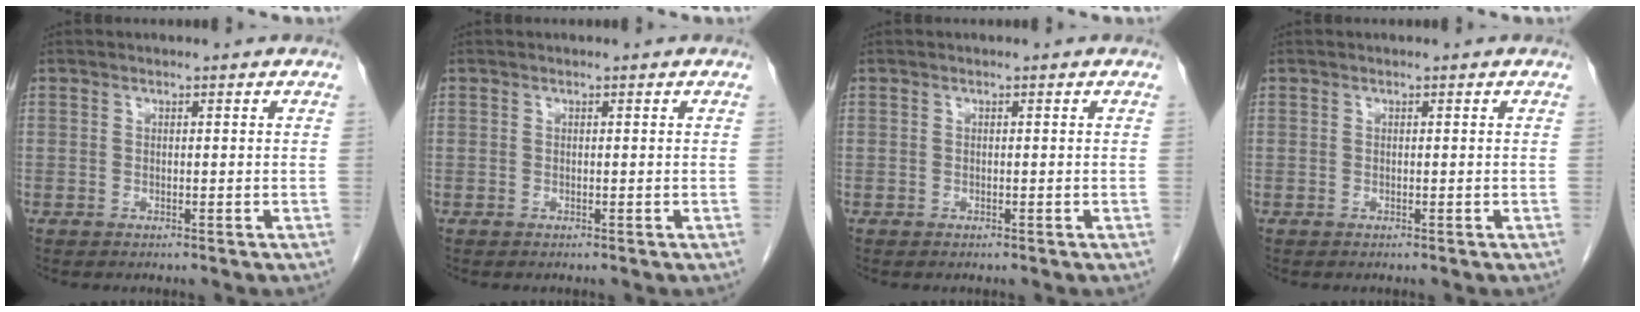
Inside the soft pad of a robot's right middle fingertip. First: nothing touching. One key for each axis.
{"total": 0.0}
{"total": 0.0}
{"total": 0.0}